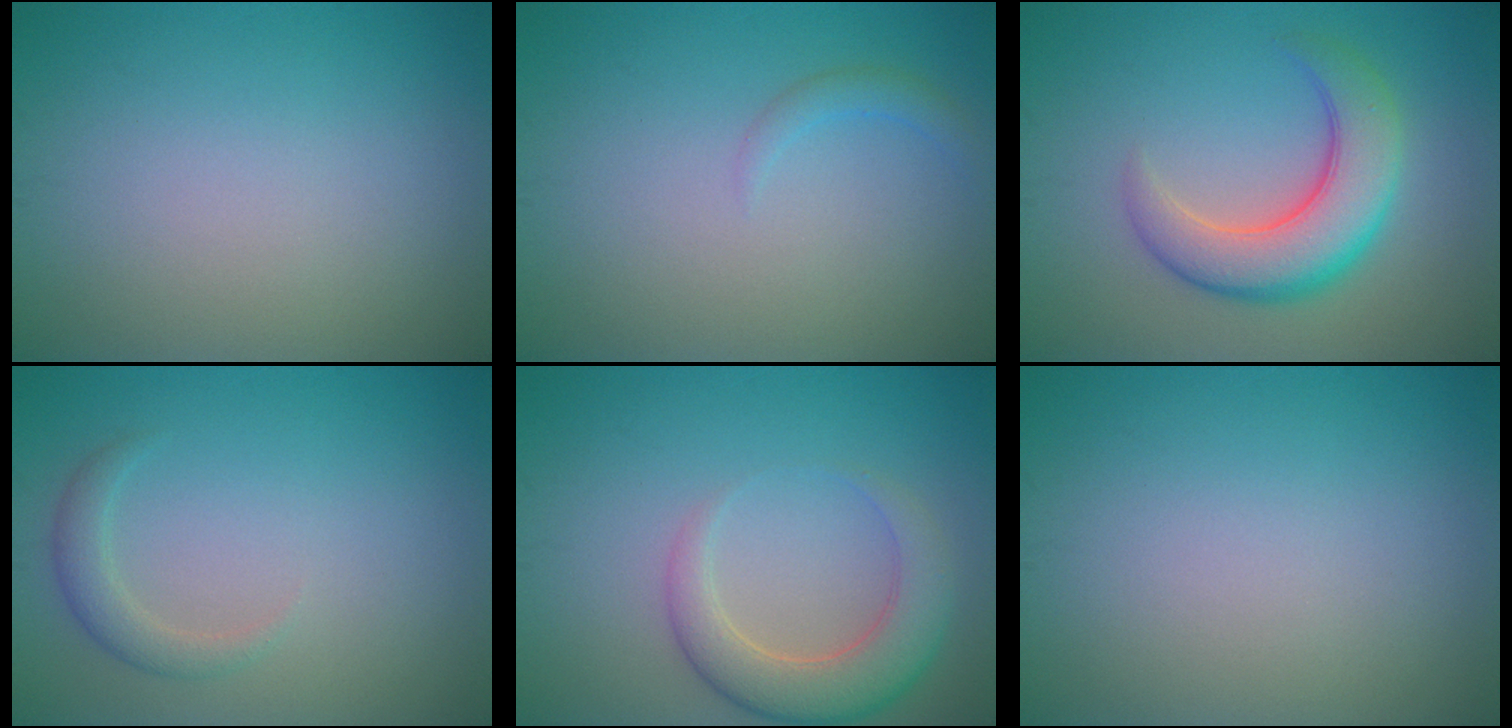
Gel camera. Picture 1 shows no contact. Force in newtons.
{"total": 1.1, "press": 1.1, "slide": 0.1}
{"total": 6.6, "press": 6.5, "slide": 0.5}
{"total": 1.8, "press": 1.8, "slide": 0.2}
{"total": 4.8, "press": 4.7, "slide": 0.5}
{"total": 0.0}